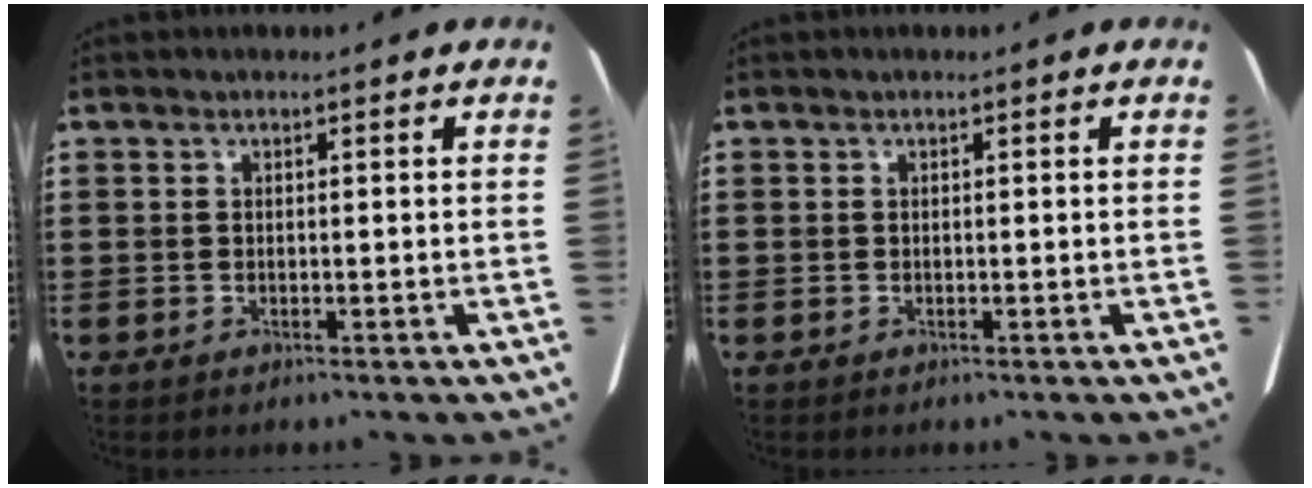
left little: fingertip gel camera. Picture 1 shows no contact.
{"total": 0.0}